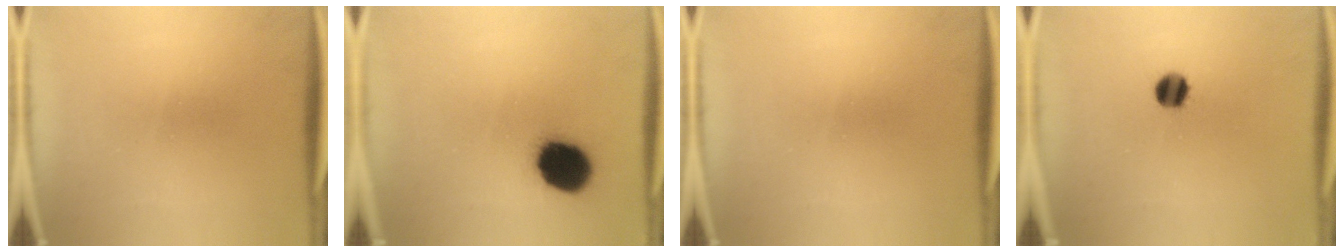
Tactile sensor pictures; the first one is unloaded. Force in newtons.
{"total": 14.0}
{"total": 0.0}
{"total": 5.0}